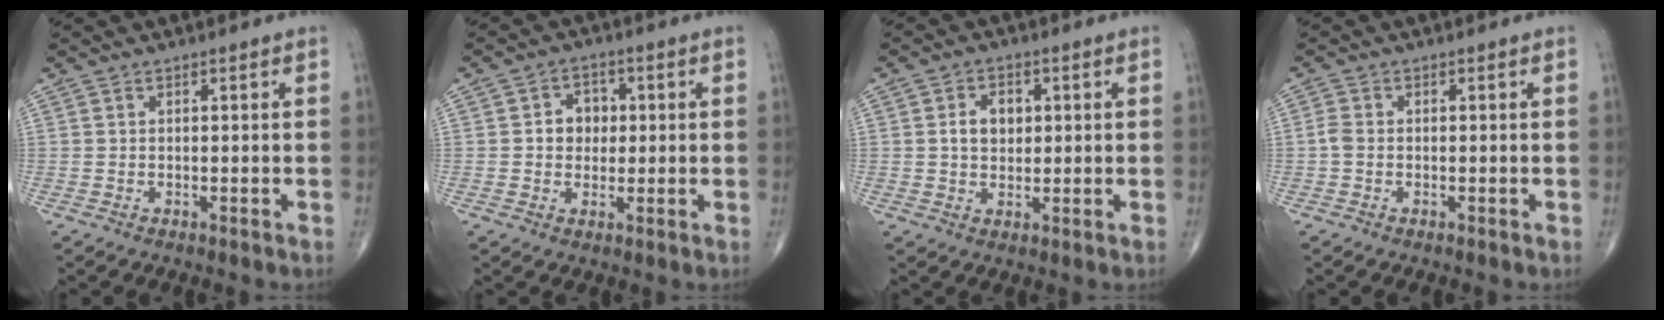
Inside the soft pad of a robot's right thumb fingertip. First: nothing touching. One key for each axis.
{"total": 5.1, "fx": 0.5, "fy": 4.3, "fz": 2.7, "tx": -0.011, "ty": 0.008, "tz": 0.002}
{"total": 5.2, "fx": 0.9, "fy": 3.7, "fz": 3.5, "tx": -0.045, "ty": 0.001, "tz": 0.012}
{"total": 1.7, "fx": -0.4, "fy": 1.2, "fz": 1.1, "tx": -0.024, "ty": 0.001, "tz": -0.012}